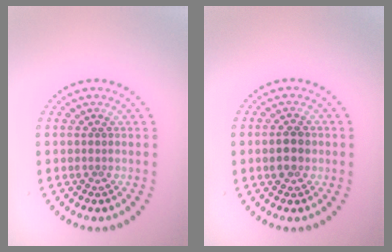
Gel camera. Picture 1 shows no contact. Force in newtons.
{"total": 2.3, "press": 2.2, "slide": 0.2}